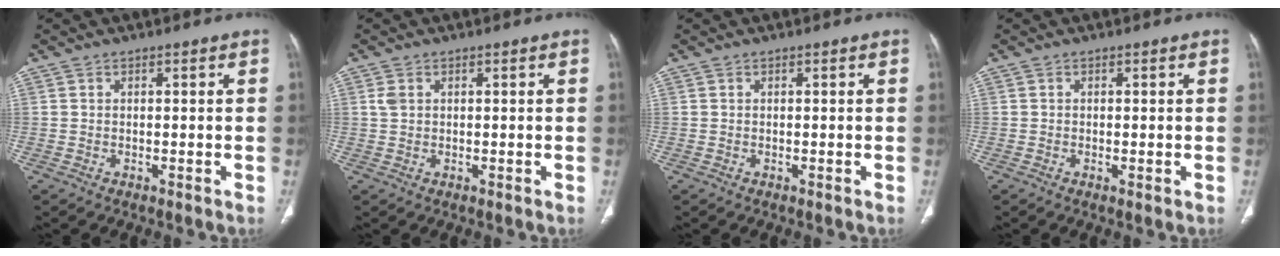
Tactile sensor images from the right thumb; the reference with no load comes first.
{"total": 1.7, "force": [0.6, 1.1, 1.1], "torque": [-0.028, 0.006, 0.019]}
{"total": 0.0}
{"total": 0.8, "force": [-0.2, 0.3, 0.8], "torque": [-0.017, -0.004, -0.003]}